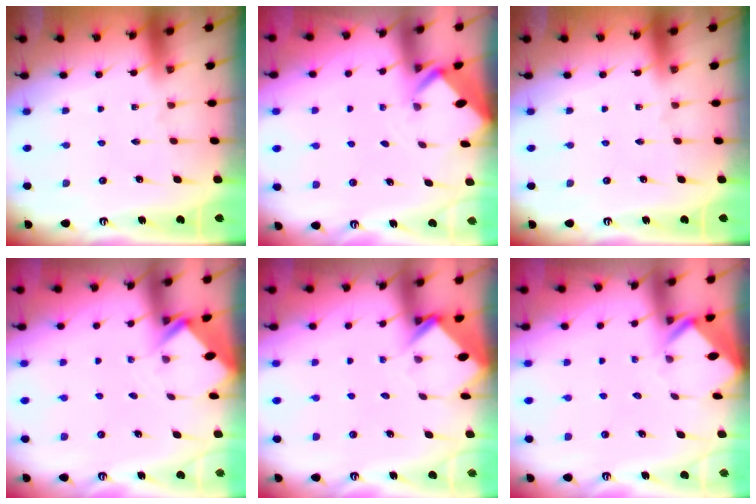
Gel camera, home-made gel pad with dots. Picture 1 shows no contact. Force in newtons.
{"total": 2.3, "press": 2.3, "slide": 0.2}
{"total": 0.0}
{"total": 2.7, "press": 2.7, "slide": 0.2}
{"total": 3.8, "press": 3.8, "slide": 0.3}
{"total": 2.6, "press": 2.6, "slide": 0.1}